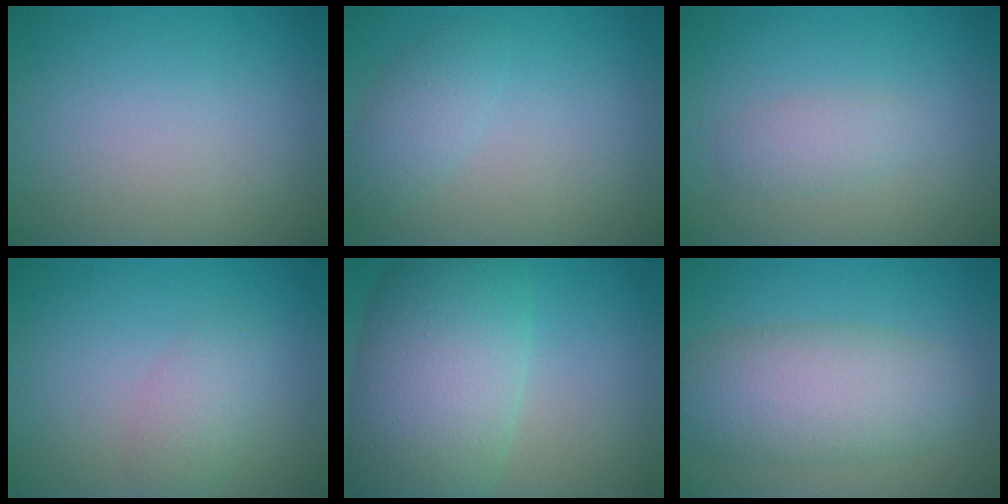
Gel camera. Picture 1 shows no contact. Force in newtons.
{"total": 2.1, "press": 2.1, "slide": 0.0}
{"total": 1.7, "press": 1.7, "slide": 0.1}
{"total": 2.2, "press": 2.2, "slide": 0.1}
{"total": 11.2, "press": 11.2, "slide": 0.2}
{"total": 6.5, "press": 6.5, "slide": 0.4}